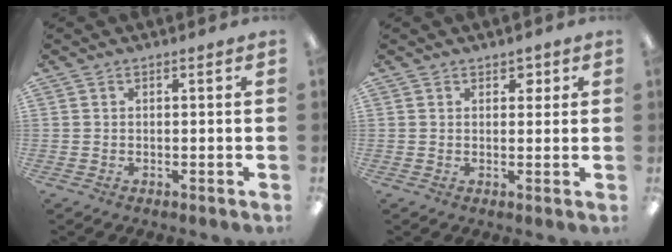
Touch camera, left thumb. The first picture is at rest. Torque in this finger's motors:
{"motor_torque": [-0.16, 0.03, -0.43, 0.31, 0.01]}